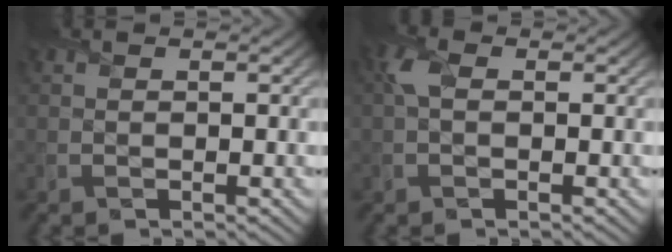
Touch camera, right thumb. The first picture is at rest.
{"total": 2.2, "force": [0.5, 1.2, 1.7], "torque": [-0.045, 0.008, 0.001]}